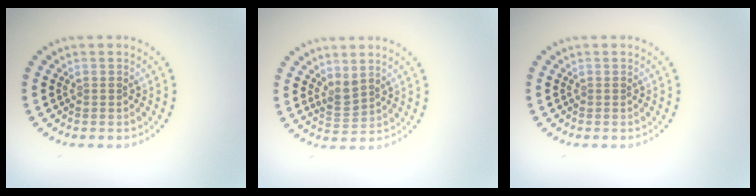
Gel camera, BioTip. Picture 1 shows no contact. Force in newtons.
{"total": 1.5, "press": 1.2, "slide": 0.9}
{"total": 0.0}